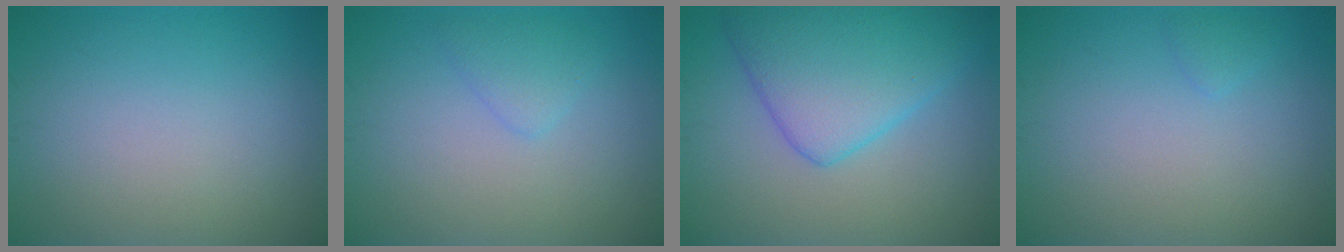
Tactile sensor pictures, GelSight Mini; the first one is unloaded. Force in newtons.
{"total": 1.6, "press": 1.6, "slide": 0.1}
{"total": 7.2, "press": 7.2, "slide": 0.2}
{"total": 0.7, "press": 0.7, "slide": 0.0}